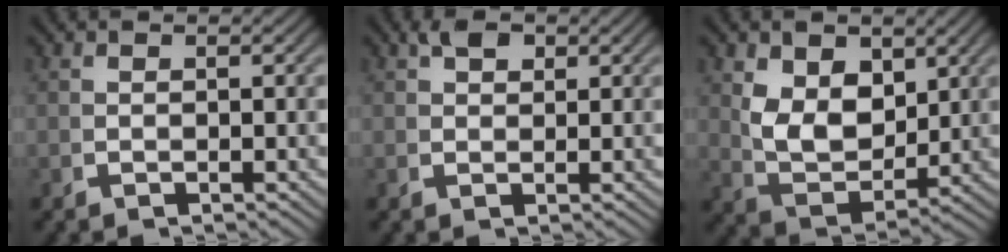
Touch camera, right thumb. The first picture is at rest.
{"total": 2.5, "force": [1.8, 1.1, 1.3], "torque": [-0.019, 0.001, 0.037]}
{"total": 7.0, "force": [1.5, 4.6, 5.1], "torque": [-0.122, -0.042, 0.046]}